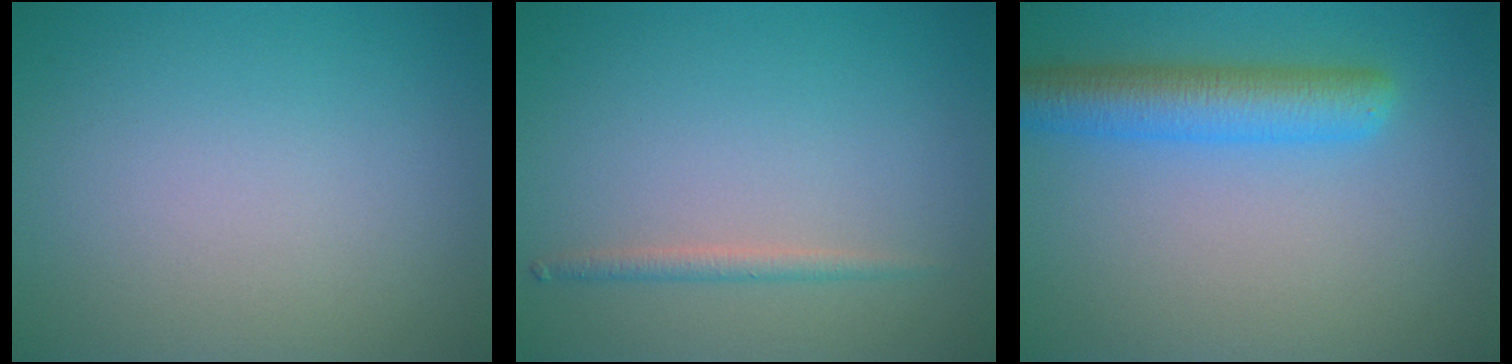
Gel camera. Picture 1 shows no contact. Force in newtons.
{"total": 1.2, "press": 1.2, "slide": 0.0}
{"total": 5.0, "press": 5.0, "slide": 0.3}